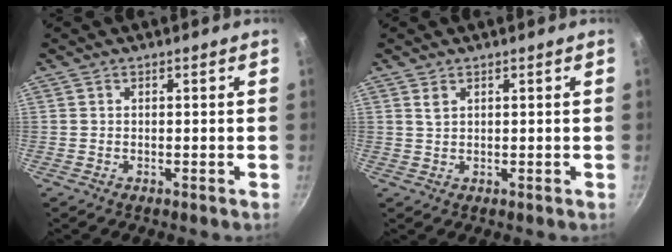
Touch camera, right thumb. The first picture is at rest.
{"total": 1.3, "force": [0.8, 0.7, 0.8], "torque": [-0.016, -0.003, 0.017]}